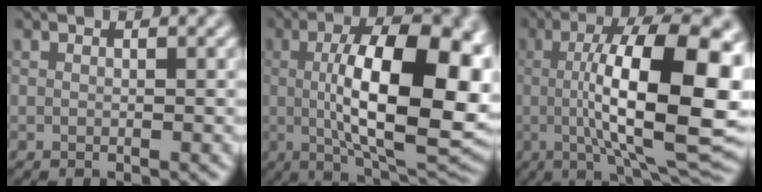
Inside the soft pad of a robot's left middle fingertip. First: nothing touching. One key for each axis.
{"total": 15.6, "fx": 0.4, "fy": 6.0, "fz": 14.4, "tx": -0.208, "ty": 0.009, "tz": 0.002}
{"total": 15.6, "fx": 0.3, "fy": 5.0, "fz": 14.8, "tx": -0.209, "ty": 0.011, "tz": -0.001}